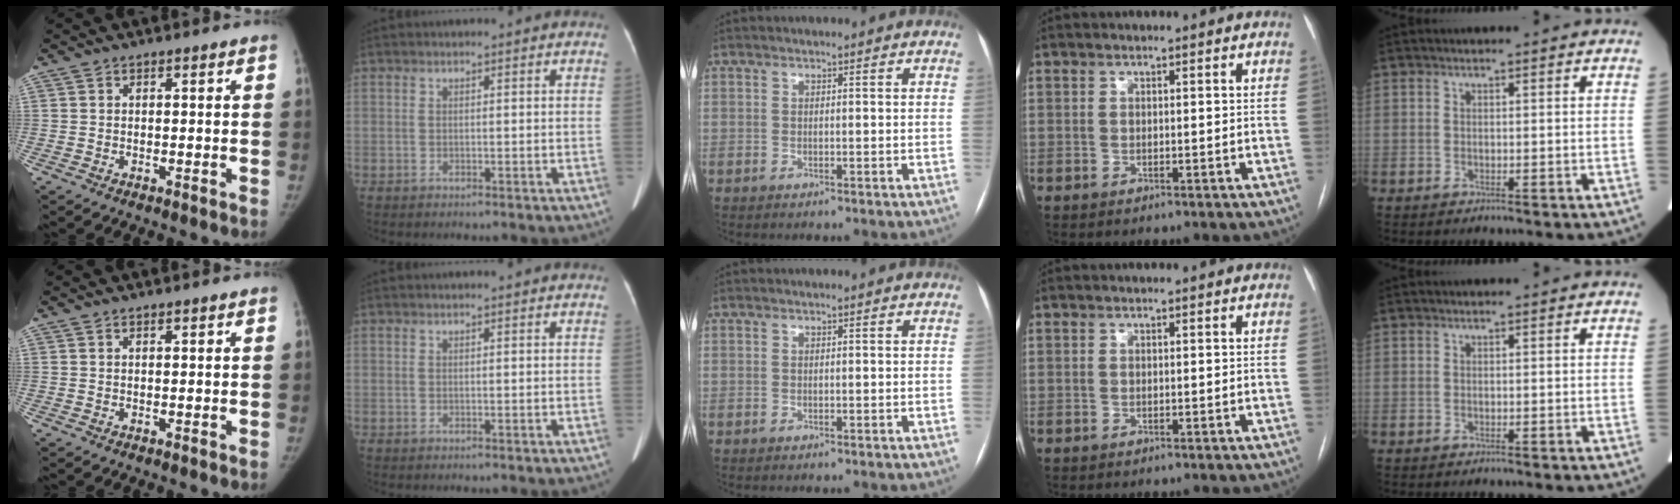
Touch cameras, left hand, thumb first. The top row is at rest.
{"thumb": {"total": 0.5, "force": [0.4, 0.2, 0.2], "torque": [-0.007, -0.003, 0.007]}, "index": {"total": 1.3, "force": [1.2, 0.0, 0.3], "torque": [-0.012, 0.006, 0.012]}}